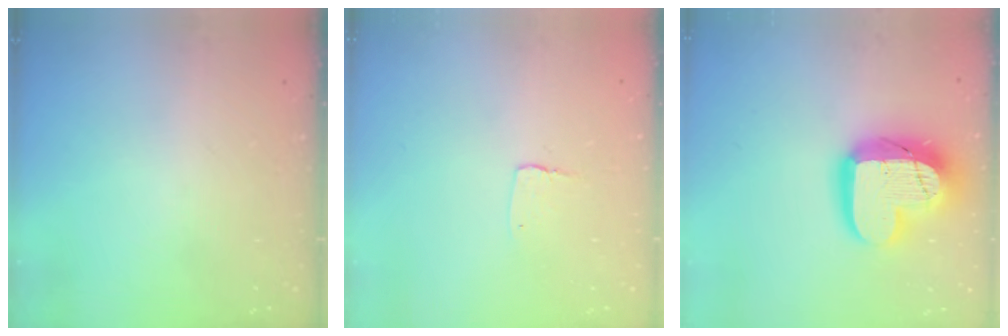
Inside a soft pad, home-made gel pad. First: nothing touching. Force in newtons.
{"total": 2.9, "press": 2.9, "slide": 0.2}
{"total": 20.6, "press": 20.6, "slide": 1.5}